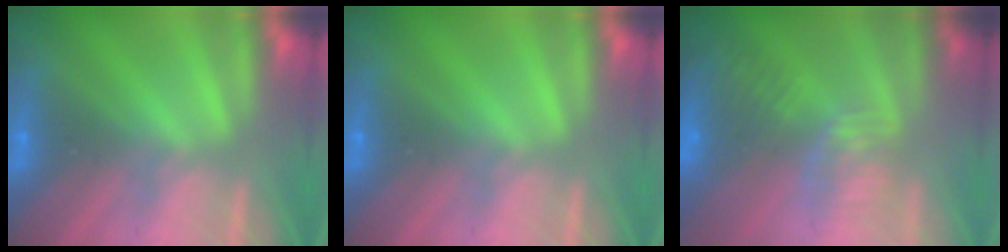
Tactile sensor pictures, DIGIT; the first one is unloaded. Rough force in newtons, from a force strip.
{"total": 0.0}
{"total": 7.8}